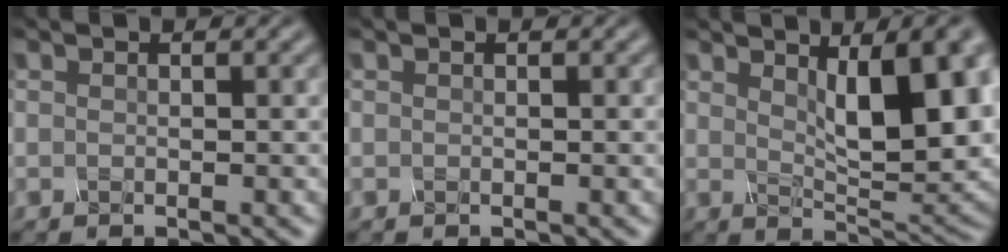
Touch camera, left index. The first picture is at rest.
{"total": 0.0}
{"total": 10.2, "force": [2.9, 3.3, 9.1], "torque": [-0.123, -0.004, 0.051]}